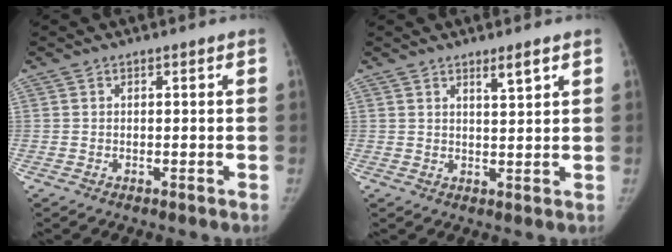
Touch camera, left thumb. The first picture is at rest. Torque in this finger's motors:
{"motor_torque": [0.50, -0.01, 0.26, -0.69, 0.14]}